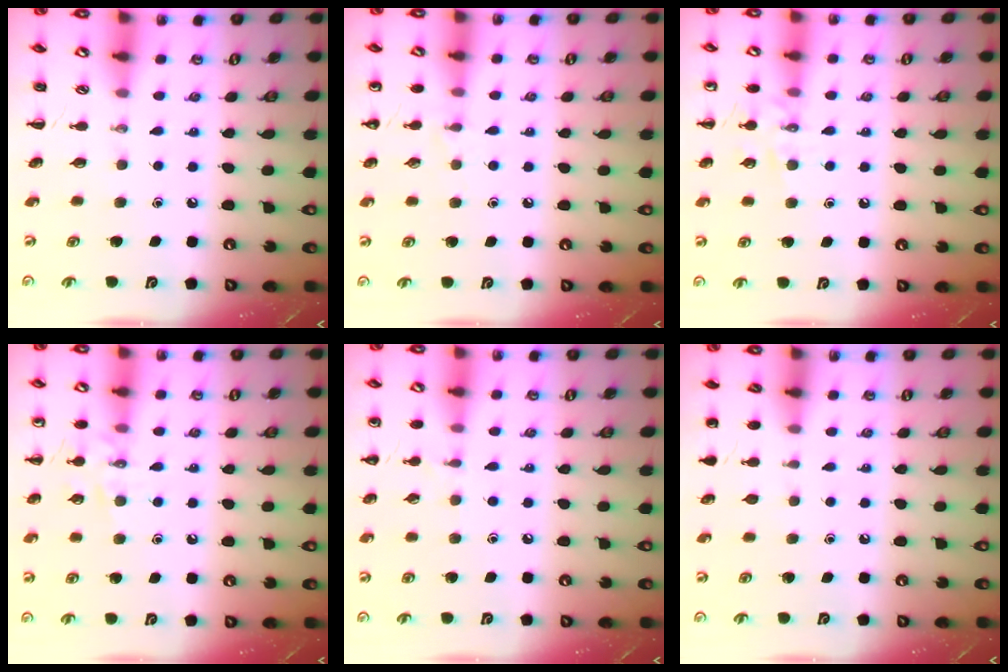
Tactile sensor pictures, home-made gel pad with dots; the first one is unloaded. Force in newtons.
{"total": 5.4, "press": 5.1, "slide": 1.9}
{"total": 8.6, "press": 8.5, "slide": 1.3}
{"total": 8.6, "press": 8.5, "slide": 1.3}
{"total": 5.5, "press": 5.2, "slide": 1.8}
{"total": 1.1, "press": 1.0, "slide": 0.2}